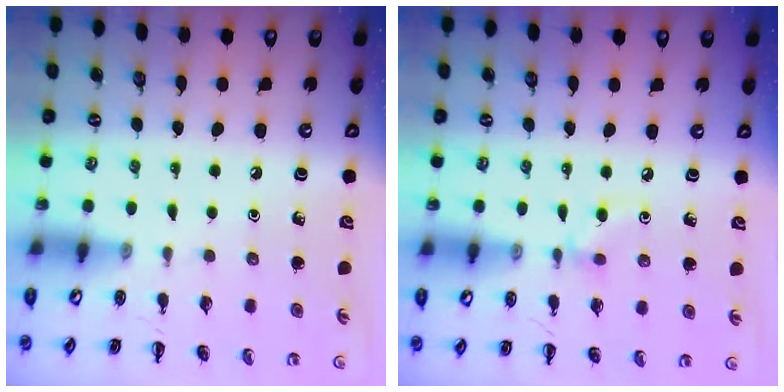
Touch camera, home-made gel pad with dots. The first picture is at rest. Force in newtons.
{"total": 4.7, "press": 4.5, "slide": 1.4}